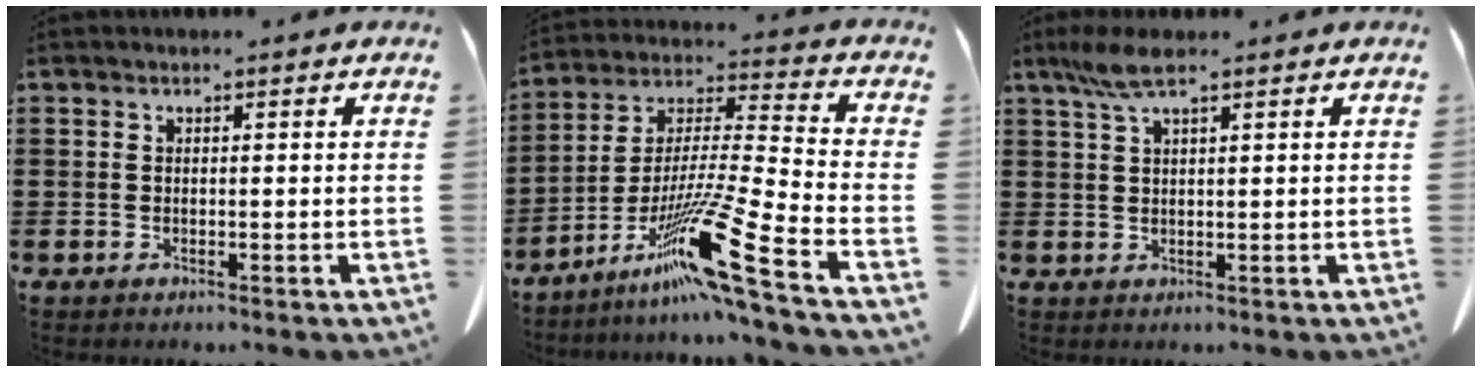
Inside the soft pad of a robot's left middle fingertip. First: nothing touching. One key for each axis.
{"total": 16.0, "fx": -10.4, "fy": 0.5, "fz": 12.2, "tx": -0.230, "ty": 0.006, "tz": -0.185}
{"total": 4.4, "fx": 2.6, "fy": 0.8, "fz": 3.5, "tx": -0.075, "ty": 0.003, "tz": 0.046}